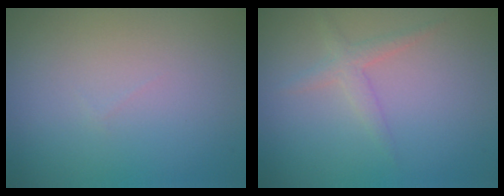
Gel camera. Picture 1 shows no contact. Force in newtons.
{"total": 1.6, "press": 1.6, "slide": 0.0}